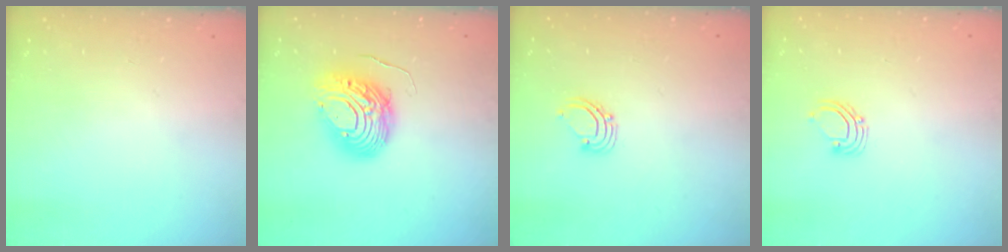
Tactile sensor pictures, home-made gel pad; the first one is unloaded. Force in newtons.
{"total": 10.5, "press": 10.5, "slide": 0.9}
{"total": 2.9, "press": 2.9, "slide": 0.2}
{"total": 3.4, "press": 3.4, "slide": 0.3}